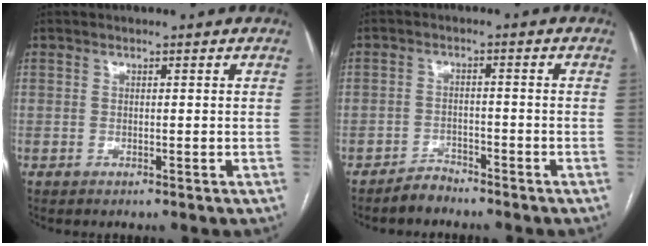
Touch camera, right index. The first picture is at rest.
{"total": 2.7, "force": [-2.6, 1.0, 0.0], "torque": [0.002, 0.001, -0.045]}